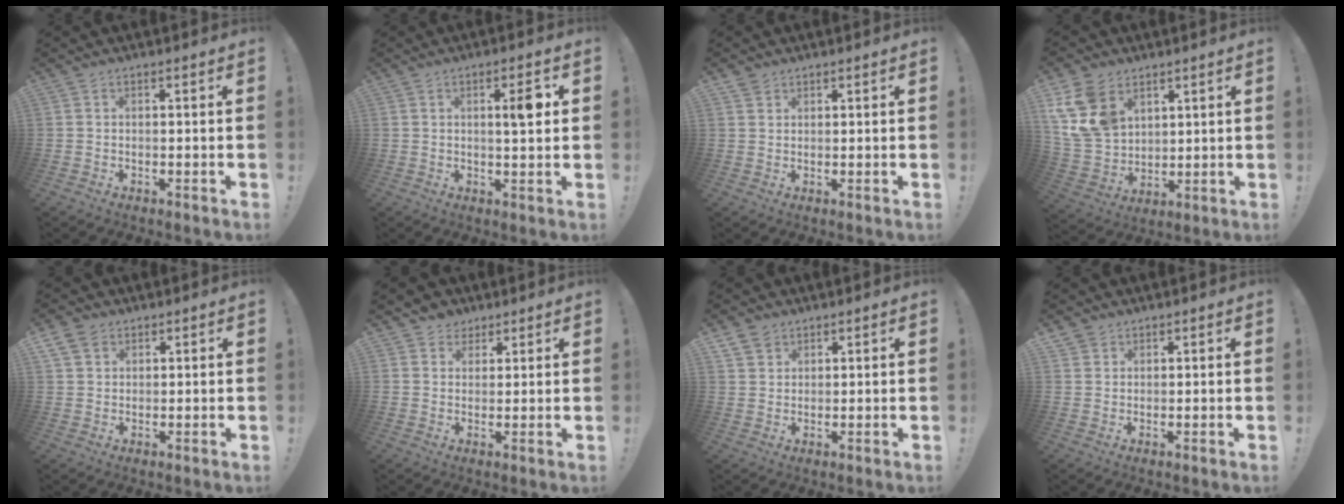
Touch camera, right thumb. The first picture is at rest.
{"total": 5.9, "force": [1.5, 1.1, 5.6], "torque": [-0.080, -0.009, 0.015]}
{"total": 2.0, "force": [1.6, 1.2, 0.0], "torque": [0.007, -0.011, 0.031]}
{"total": 14.2, "force": [7.6, 9.9, 6.7], "torque": [-0.134, -0.043, 0.153]}
{"total": 5.6, "force": [3.2, 4.1, 2.1], "torque": [-0.041, -0.005, 0.065]}
{"total": 4.4, "force": [2.4, 3.8, -0.1], "torque": [0.001, -0.016, 0.046]}
{"total": 4.4, "force": [3.2, 2.9, 0.6], "torque": [-0.016, -0.015, 0.063]}
{"total": 2.4, "force": [1.8, 1.6, -0.1], "torque": [-0.002, -0.008, 0.036]}